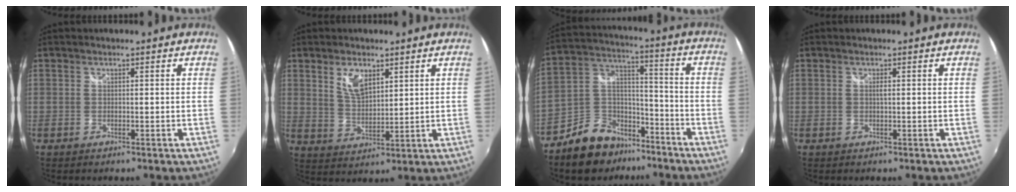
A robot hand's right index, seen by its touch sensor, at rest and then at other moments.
{"total": 6.2, "force": [3.3, 3.1, 4.2], "torque": [-0.076, 0.001, 0.064]}
{"total": 13.0, "force": [-9.1, 8.0, 4.8], "torque": [-0.109, 0.049, -0.140]}
{"total": 0.5, "force": [0.1, 0.0, 0.5], "torque": [-0.010, 0.001, 0.000]}